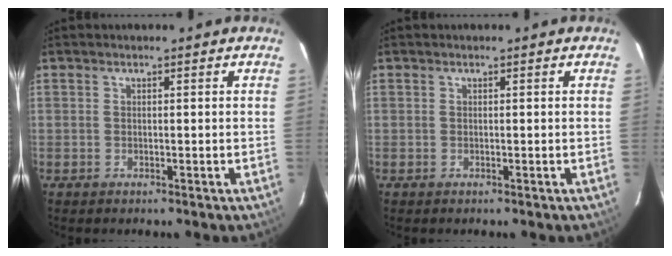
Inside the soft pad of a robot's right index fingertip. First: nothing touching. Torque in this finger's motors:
{"motor_torque": [0.00, 0.00, 0.00, 0.00]}